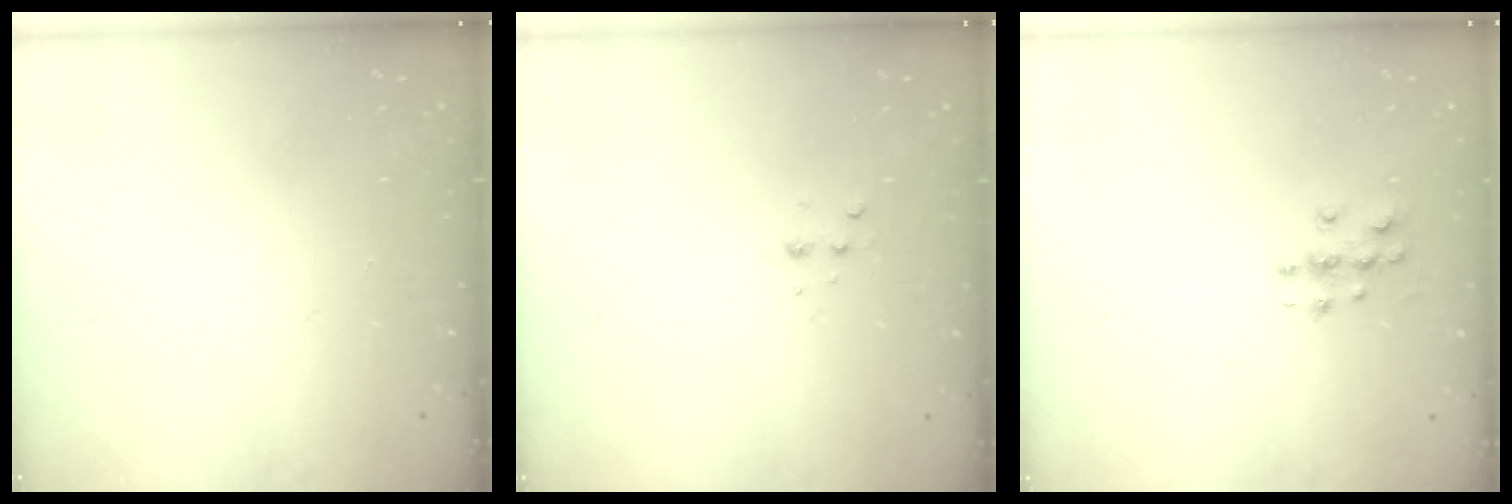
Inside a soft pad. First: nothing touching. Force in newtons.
{"total": 2.8, "press": 2.8, "slide": 0.7}
{"total": 3.5, "press": 3.4, "slide": 0.2}